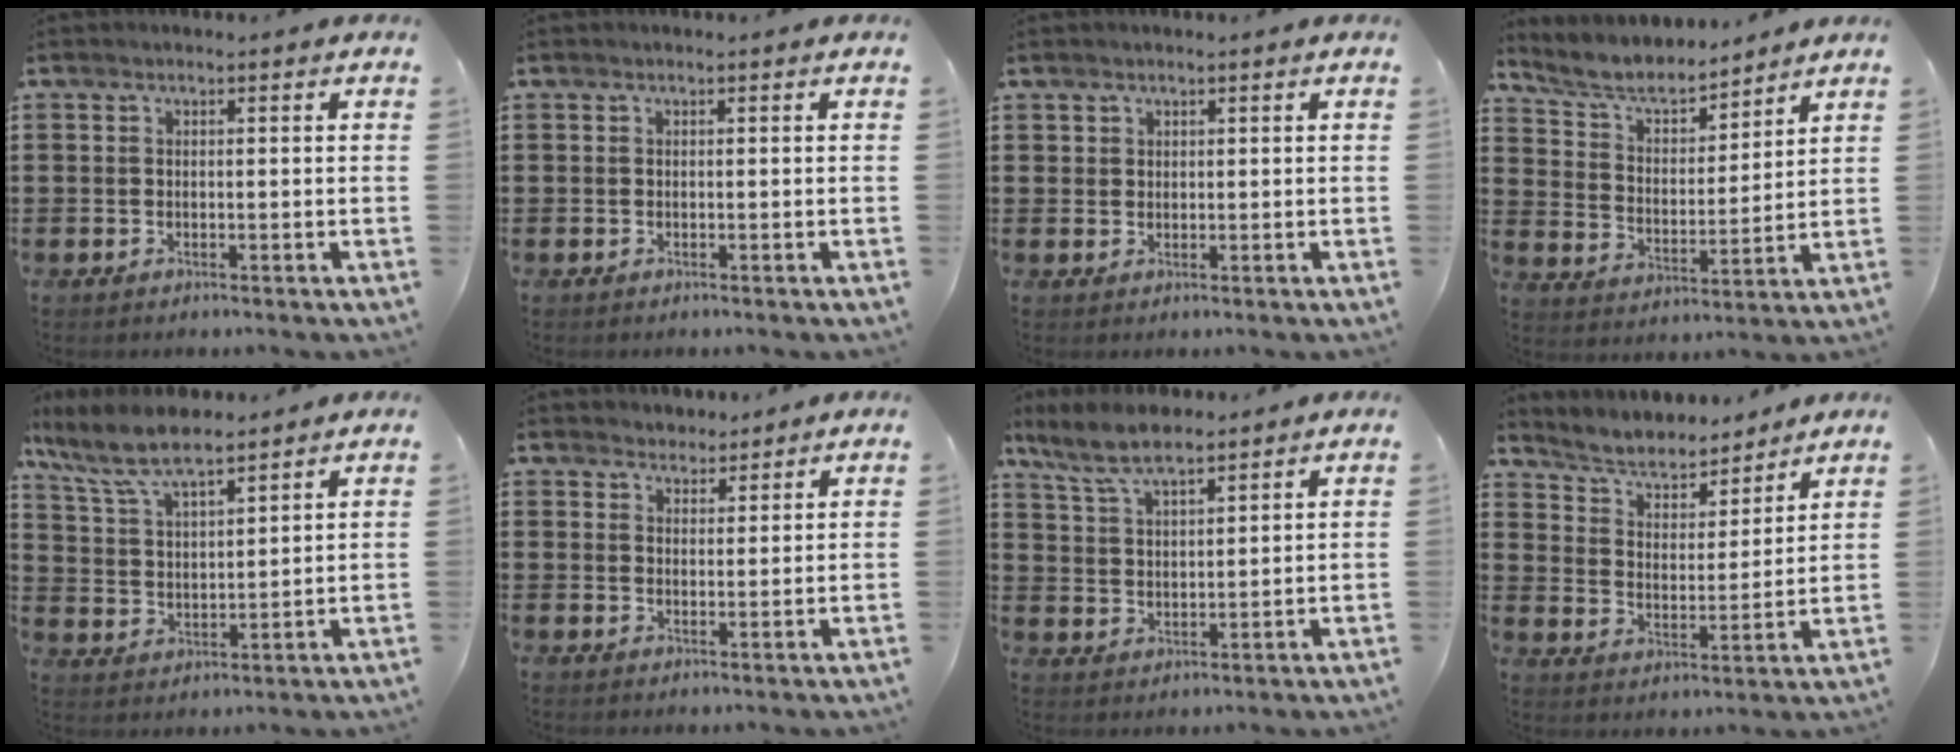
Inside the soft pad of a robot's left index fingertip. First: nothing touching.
{"total": 0.0}
{"total": 1.2, "force": [0.9, 0.8, 0.0], "torque": [-0.005, 0.002, 0.019]}
{"total": 6.7, "force": [6.0, 1.7, 2.4], "torque": [-0.074, -0.031, 0.102]}
{"total": 8.1, "force": [6.9, 1.7, 3.8], "torque": [-0.101, -0.021, 0.124]}
{"total": 2.6, "force": [2.4, 0.9, -0.6], "torque": [0.001, 0.001, 0.047]}
{"total": 6.6, "force": [5.6, 1.5, 3.1], "torque": [-0.080, -0.009, 0.103]}
{"total": 5.1, "force": [4.9, 1.2, 1.1], "torque": [-0.048, -0.032, 0.080]}